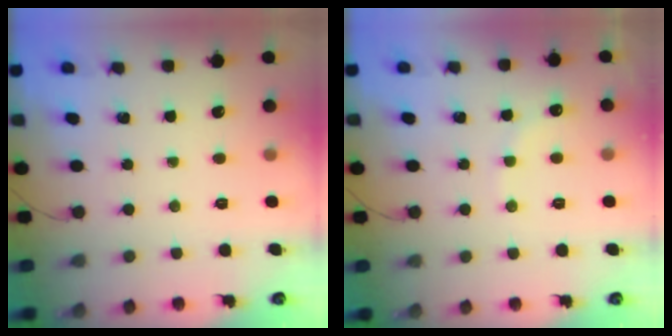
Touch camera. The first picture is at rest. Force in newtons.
{"total": 7.8, "press": 7.7, "slide": 1.6}